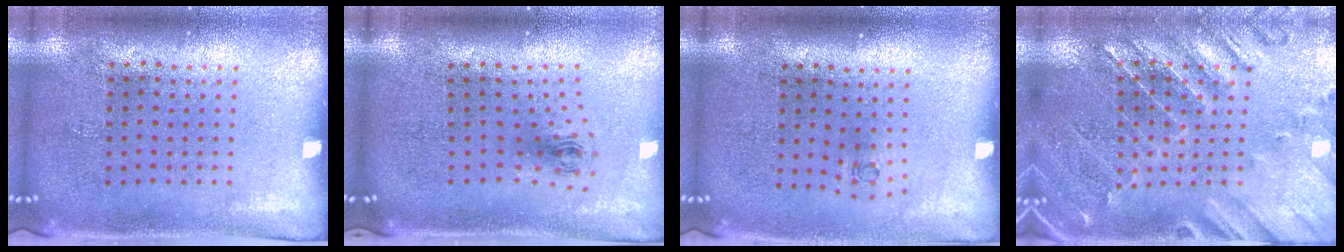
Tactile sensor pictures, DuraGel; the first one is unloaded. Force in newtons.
{"total": 0.8, "press": 0.3, "slide": 0.7}
{"total": 0.6, "press": 0.2, "slide": 0.5}
{"total": 0.6, "press": 0.5, "slide": 0.4}